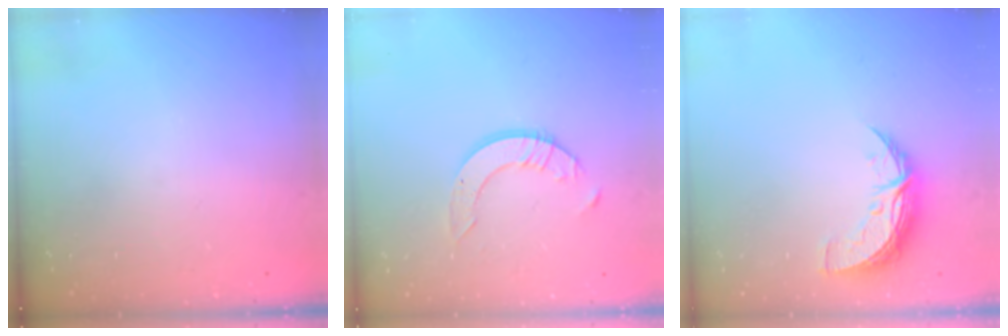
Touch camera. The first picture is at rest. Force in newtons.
{"total": 6.1, "press": 6.1, "slide": 0.6}
{"total": 8.8, "press": 8.8, "slide": 0.4}